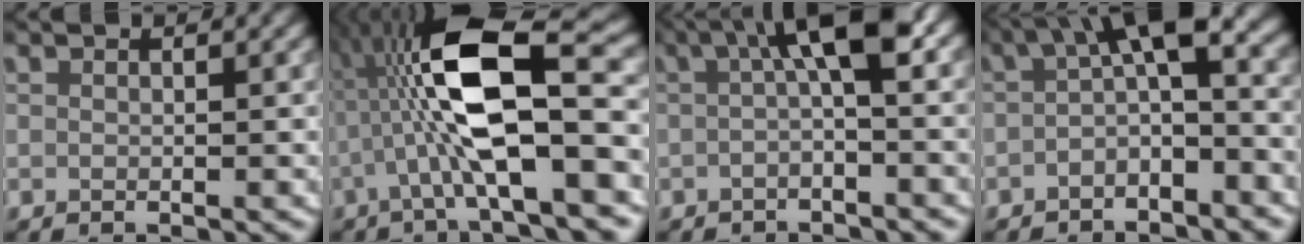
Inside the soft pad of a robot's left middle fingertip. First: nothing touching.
{"total": 12.2, "force": [1.0, 4.3, 11.4], "torque": [-0.214, 0.012, 0.018]}
{"total": 6.4, "force": [0.7, 1.8, 6.1], "torque": [-0.086, 0.019, 0.004]}
{"total": 5.3, "force": [0.1, 1.9, 5.0], "torque": [-0.065, 0.014, -0.007]}